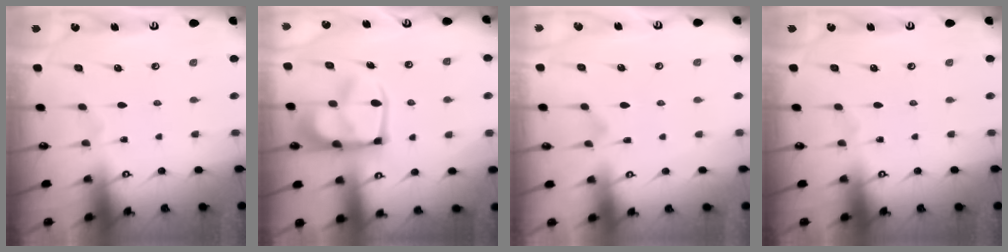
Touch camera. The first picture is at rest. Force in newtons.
{"total": 9.3, "press": 9.2, "slide": 1.4}
{"total": 2.1, "press": 1.9, "slide": 1.0}
{"total": 0.0}